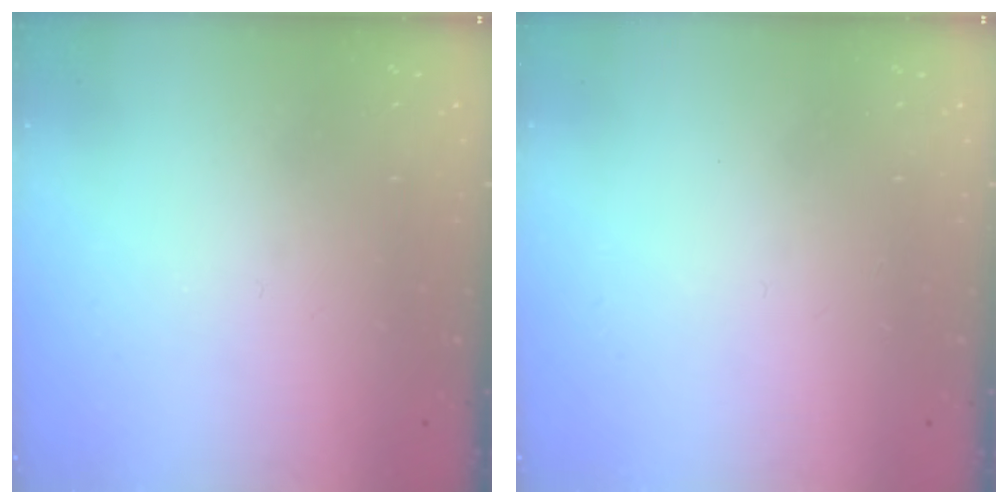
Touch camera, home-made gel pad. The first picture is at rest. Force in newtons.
{"total": 1.7, "press": 1.6, "slide": 0.1}